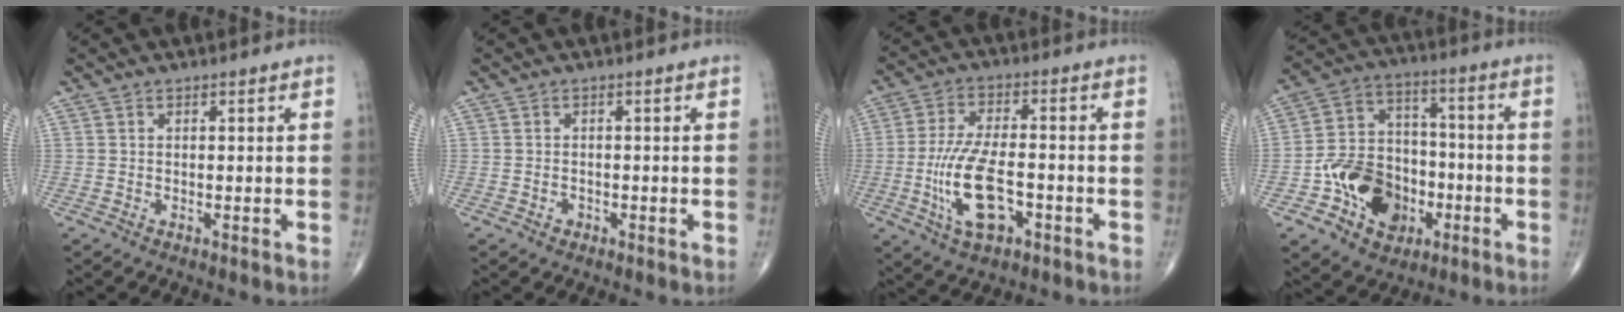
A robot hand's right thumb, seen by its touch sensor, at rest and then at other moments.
{"total": 1.0, "force": [-0.5, 0.8, 0.2], "torque": [0.004, 0.007, -0.007]}
{"total": 12.1, "force": [-3.4, 5.4, 10.4], "torque": [-0.203, 0.015, -0.058]}
{"total": 15.9, "force": [-5.6, 12.1, 8.6], "torque": [-0.104, 0.048, -0.090]}